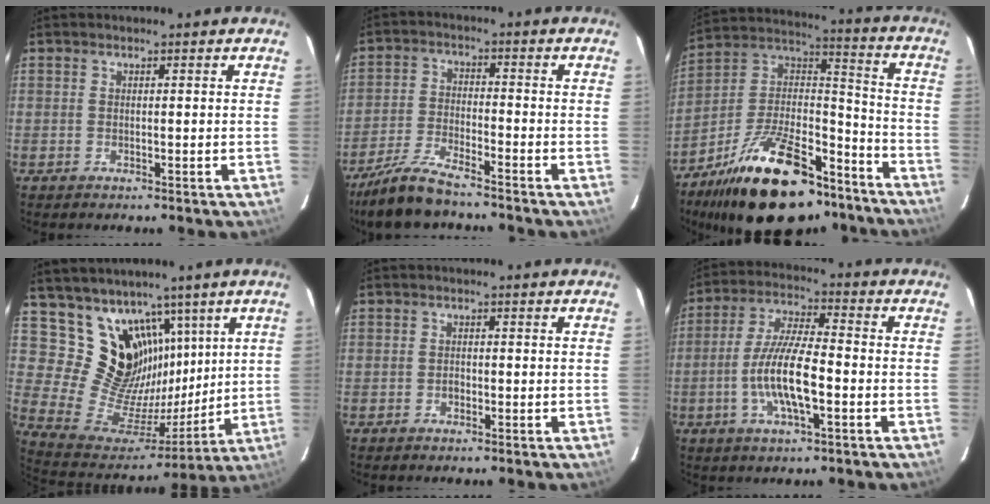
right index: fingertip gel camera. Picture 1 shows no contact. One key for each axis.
{"total": 10.1, "fx": -8.6, "fy": 1.7, "fz": 4.9, "tx": -0.116, "ty": -0.009, "tz": -0.164}
{"total": 26.1, "fx": -17.8, "fy": 11.4, "fz": 15.4, "tx": -0.283, "ty": 0.028, "tz": -0.271}
{"total": 16.3, "fx": 9.2, "fy": 11.6, "fz": 6.8, "tx": -0.137, "ty": -0.002, "tz": 0.194}
{"total": 1.0, "fx": -0.6, "fy": 0.8, "fz": 0.3, "tx": -0.006, "ty": 0.002, "tz": -0.009}
{"total": 11.6, "fx": -3.4, "fy": 2.7, "fz": 10.8, "tx": -0.218, "ty": -0.002, "tz": -0.065}